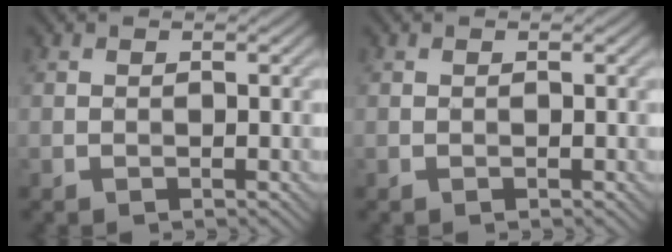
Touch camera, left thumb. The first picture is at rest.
{"total": 0.0}